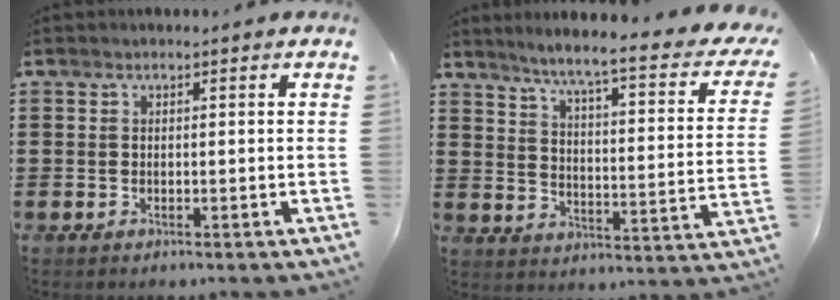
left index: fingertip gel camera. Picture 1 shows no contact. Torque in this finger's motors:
{"motor_torque": [2.14, 0.00, 0.43, 0.09]}